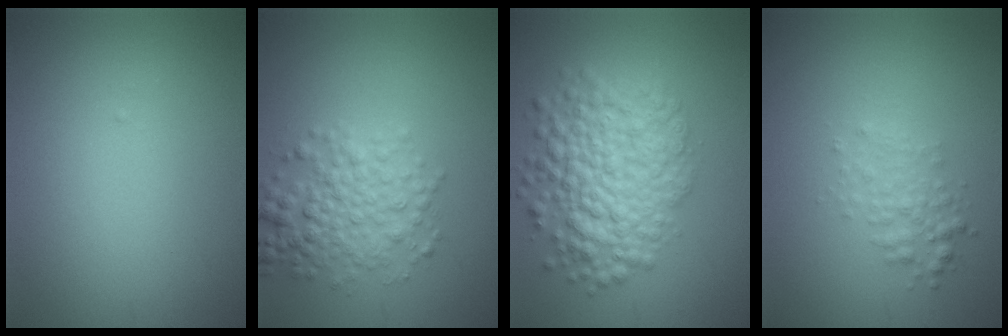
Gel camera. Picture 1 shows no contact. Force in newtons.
{"total": 4.3, "press": 4.3, "slide": 0.1}
{"total": 7.4, "press": 7.4, "slide": 0.3}
{"total": 2.0, "press": 2.0, "slide": 0.1}